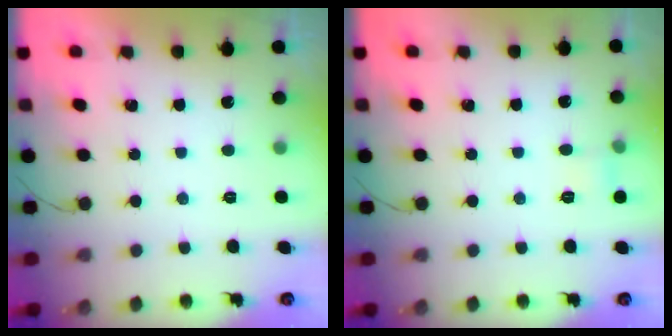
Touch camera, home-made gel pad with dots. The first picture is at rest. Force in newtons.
{"total": 3.7, "press": 3.5, "slide": 1.2}